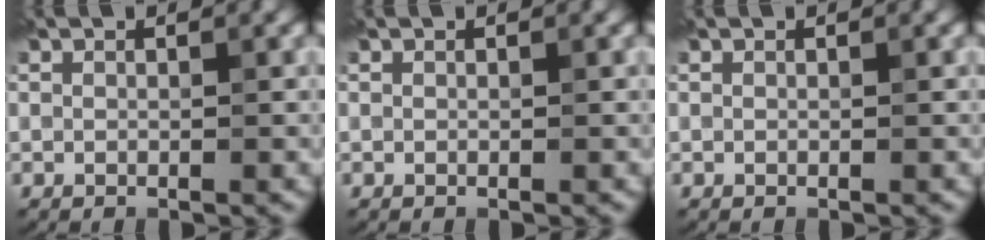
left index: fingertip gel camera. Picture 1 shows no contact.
{"total": 0.0}
{"total": 0.0}